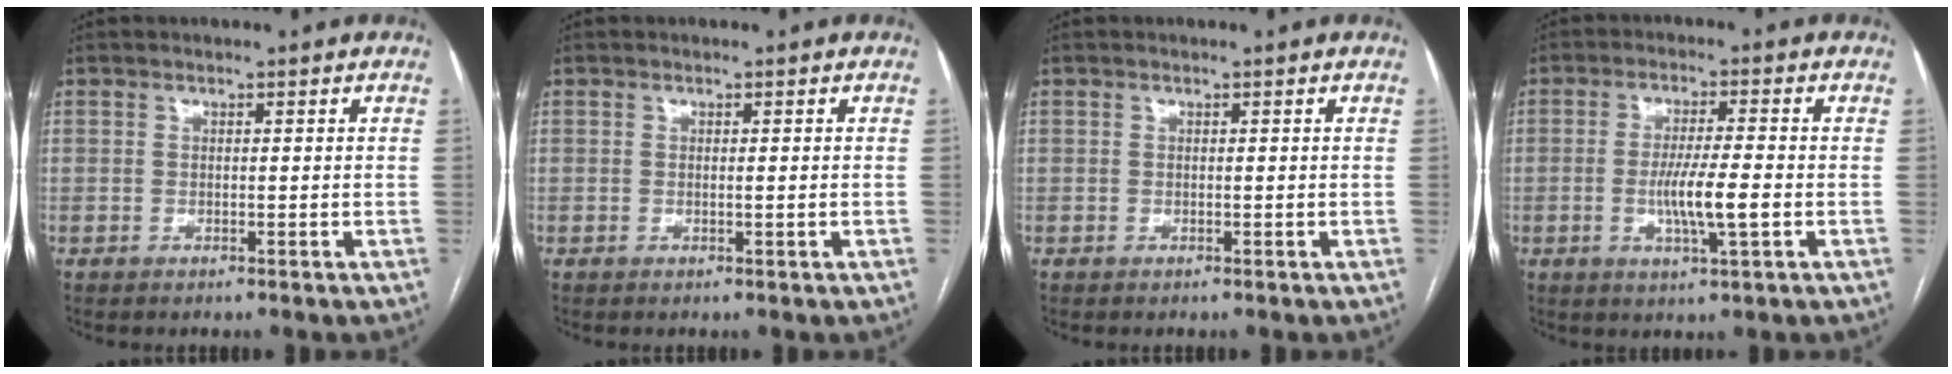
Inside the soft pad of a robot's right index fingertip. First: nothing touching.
{"total": 0.5, "force": [-0.1, -0.2, 0.5], "torque": [-0.009, -0.001, 0.000]}
{"total": 0.0}
{"total": 6.9, "force": [-1.5, 0.2, 6.7], "torque": [-0.125, -0.009, -0.026]}